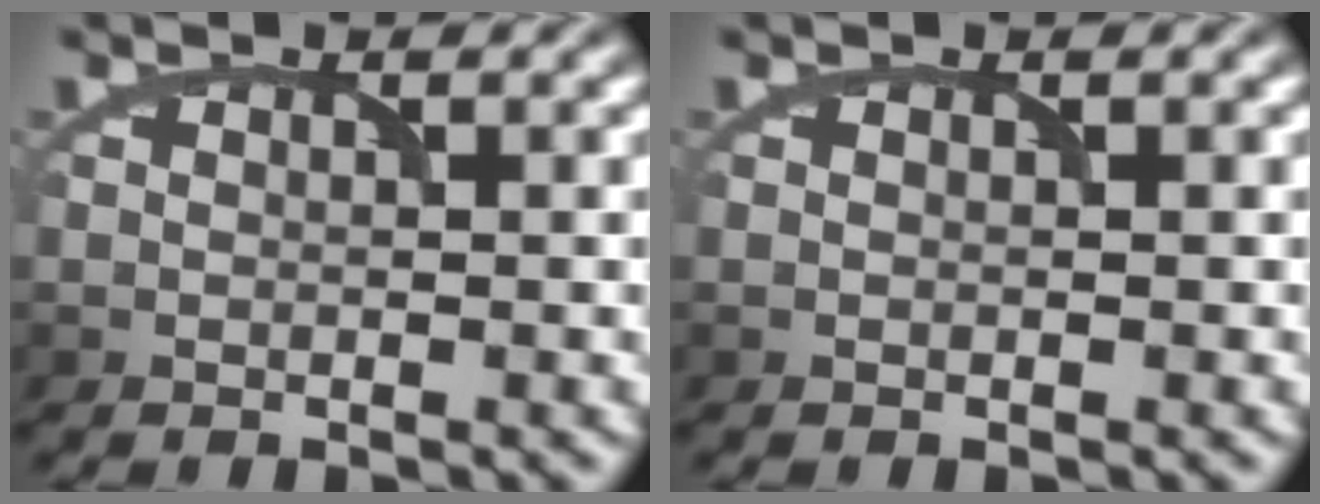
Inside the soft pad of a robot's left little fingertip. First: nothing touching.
{"total": 0.0}